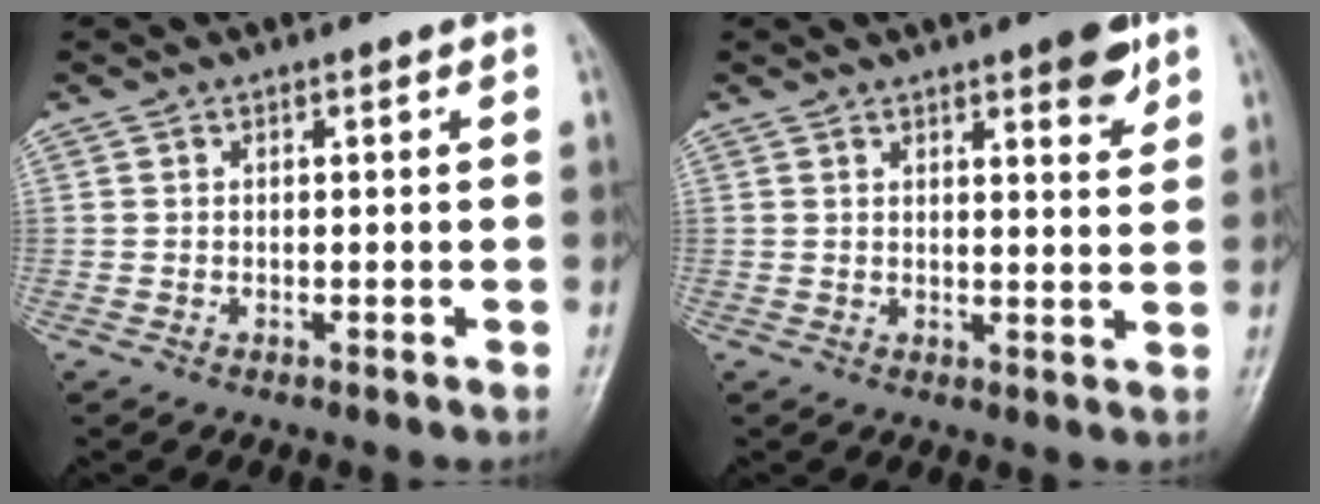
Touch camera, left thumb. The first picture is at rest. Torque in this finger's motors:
{"motor_torque": [0.93, 0.53, 0.39, -0.54, 0.00]}